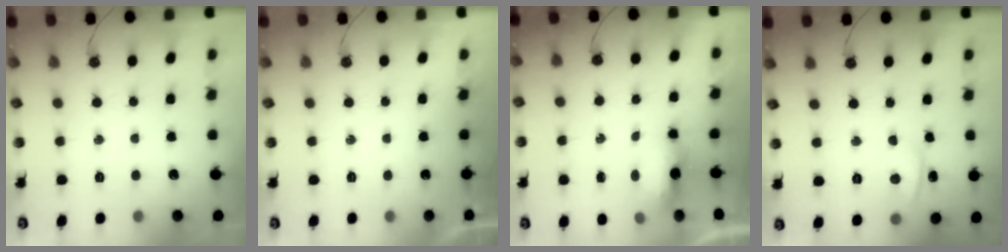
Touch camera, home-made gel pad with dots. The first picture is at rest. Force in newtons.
{"total": 0.0}
{"total": 8.1, "press": 6.6, "slide": 4.7}
{"total": 1.5, "press": 1.3, "slide": 0.7}